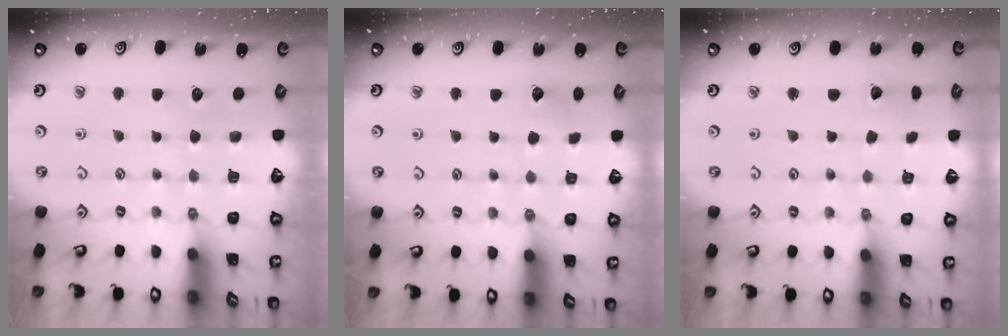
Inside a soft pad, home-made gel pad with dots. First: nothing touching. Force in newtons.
{"total": 3.4, "press": 3.3, "slide": 0.4}
{"total": 2.3, "press": 2.3, "slide": 0.2}